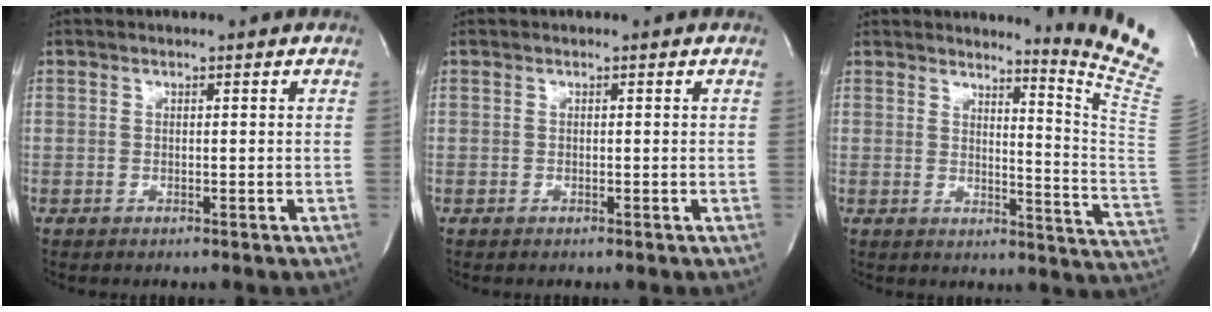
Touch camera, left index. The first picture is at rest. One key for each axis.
{"total": 0.0}
{"total": 11.8, "fx": 10.1, "fy": -4.7, "fz": 3.7, "tx": -0.060, "ty": -0.139, "tz": 0.111}